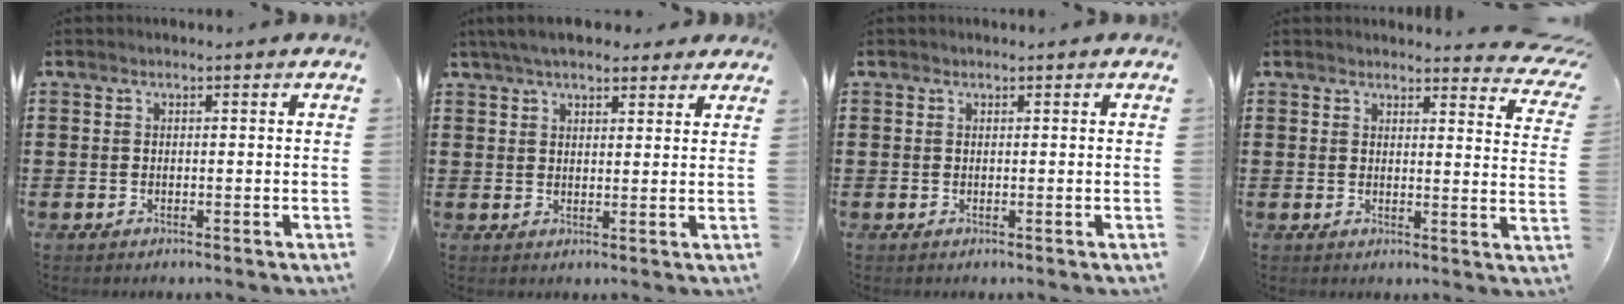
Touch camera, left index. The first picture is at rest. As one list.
[{"total": 5.2, "force": [4.4, 1.5, 2.2], "torque": [-0.056, 0.001, 0.083]}, {"total": 0.0}, {"total": 3.2, "force": [3.1, 0.4, 0.8], "torque": [-0.014, -0.020, 0.053]}]